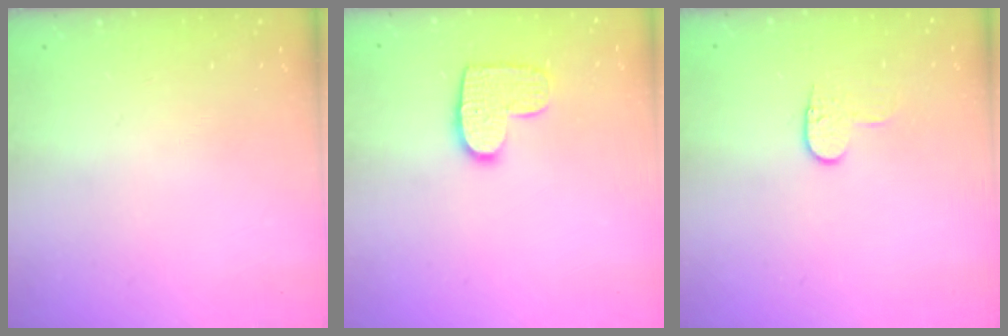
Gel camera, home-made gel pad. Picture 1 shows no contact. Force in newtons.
{"total": 9.9, "press": 9.9, "slide": 0.4}
{"total": 5.3, "press": 5.2, "slide": 0.5}